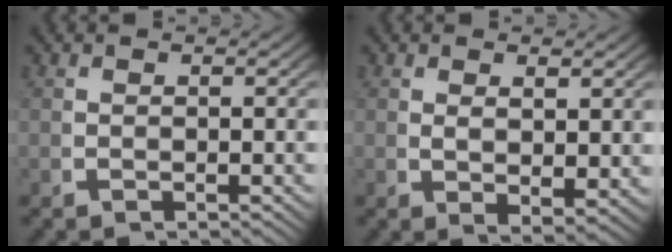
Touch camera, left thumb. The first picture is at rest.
{"total": 2.1, "force": [0.9, 0.7, 1.8], "torque": [-0.035, -0.015, 0.027]}